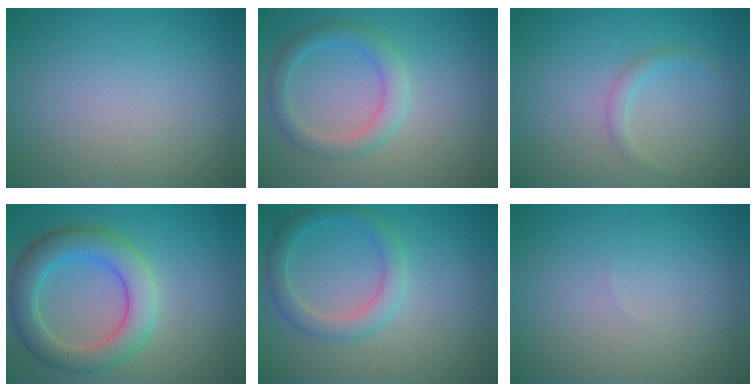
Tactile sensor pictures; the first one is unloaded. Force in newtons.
{"total": 2.8, "press": 2.8, "slide": 0.1}
{"total": 1.1, "press": 1.1, "slide": 0.1}
{"total": 5.7, "press": 5.6, "slide": 0.5}
{"total": 2.8, "press": 2.8, "slide": 0.1}
{"total": 0.0}